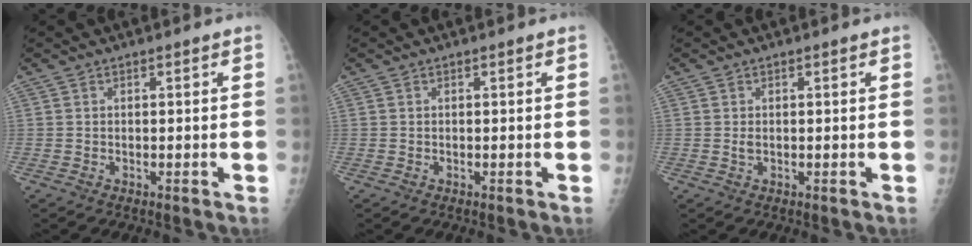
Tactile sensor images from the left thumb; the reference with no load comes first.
{"total": 0.0}
{"total": 1.3, "force": [0.2, 0.7, 1.1], "torque": [-0.016, 0.002, 0.005]}